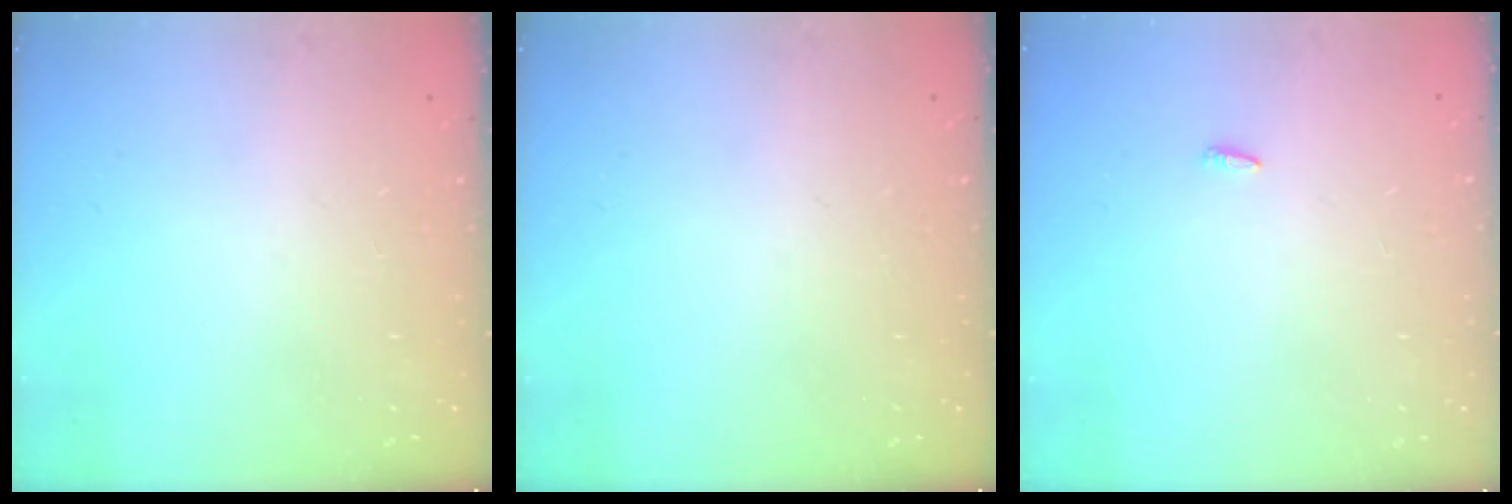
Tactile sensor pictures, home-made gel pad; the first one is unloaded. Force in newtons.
{"total": 0.0}
{"total": 2.1, "press": 1.9, "slide": 0.7}